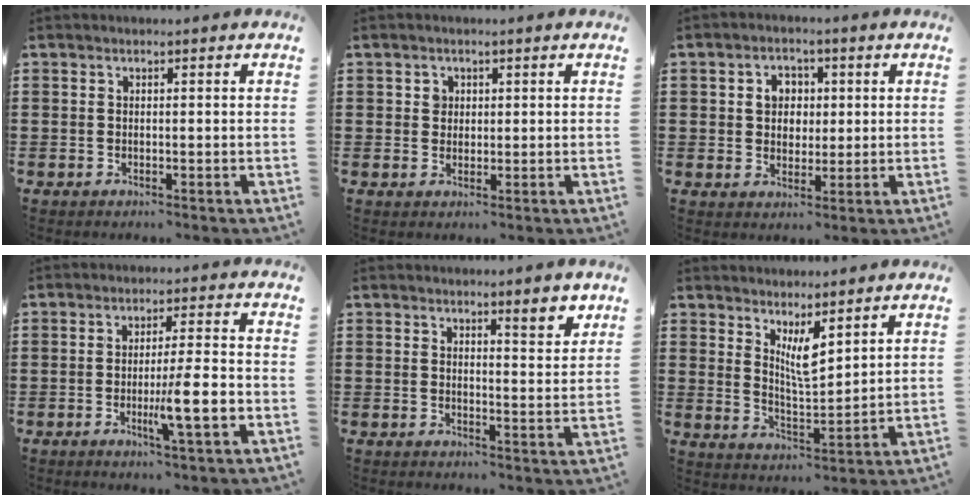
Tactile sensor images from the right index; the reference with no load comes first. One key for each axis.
{"total": 1.7, "fx": 0.6, "fy": 1.5, "fz": 0.5, "tx": -0.015, "ty": 0.008, "tz": 0.010}
{"total": 4.2, "fx": 0.7, "fy": 3.5, "fz": 2.2, "tx": -0.056, "ty": 0.015, "tz": 0.007}
{"total": 7.9, "fx": -2.2, "fy": 0.6, "fz": 7.5, "tx": -0.127, "ty": -0.012, "tz": -0.037}
{"total": 4.0, "fx": 3.1, "fy": 0.7, "fz": 2.4, "tx": -0.038, "ty": -0.008, "tz": 0.050}
{"total": 5.4, "fx": 3.5, "fy": 1.2, "fz": 3.9, "tx": -0.077, "ty": -0.014, "tz": 0.061}